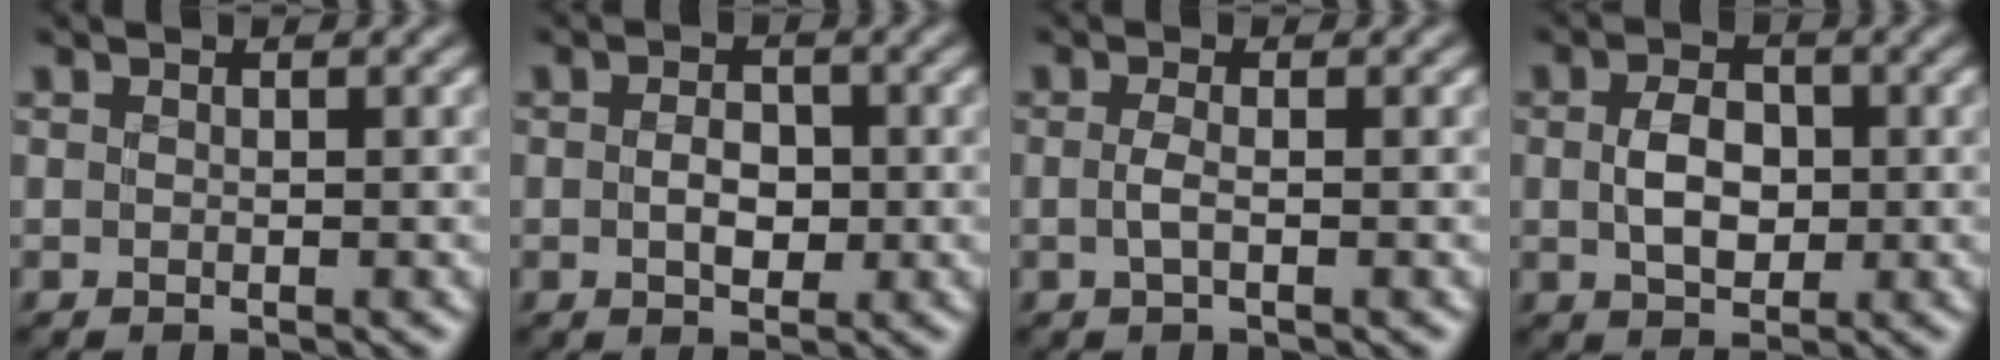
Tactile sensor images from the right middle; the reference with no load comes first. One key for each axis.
{"total": 2.5, "fx": -0.5, "fy": 1.7, "fz": 1.8, "tx": -0.031, "ty": -0.005, "tz": -0.008}
{"total": 1.2, "fx": -0.5, "fy": 0.3, "fz": 1.0, "tx": -0.024, "ty": -0.002, "tz": -0.011}
{"total": 3.6, "fx": -0.2, "fy": 2.6, "fz": 2.6, "tx": -0.053, "ty": -0.003, "tz": -0.004}